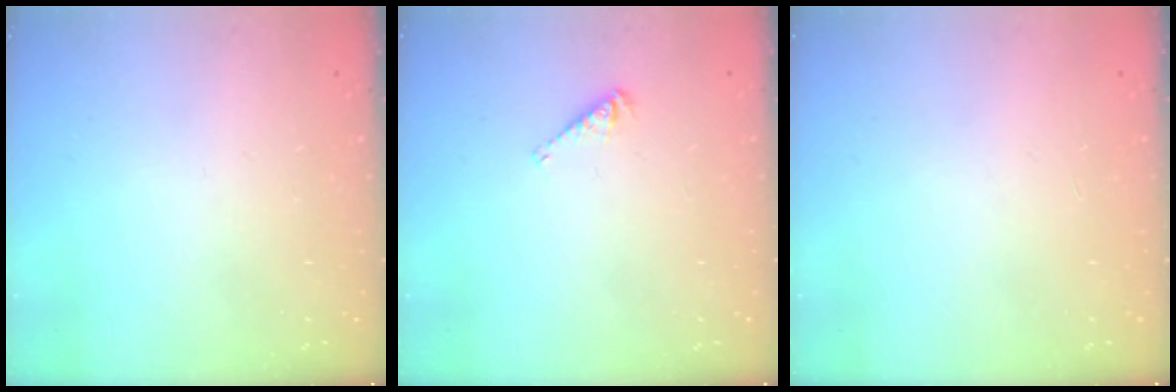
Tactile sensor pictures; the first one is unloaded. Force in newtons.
{"total": 3.9, "press": 3.9, "slide": 0.1}
{"total": 0.0}